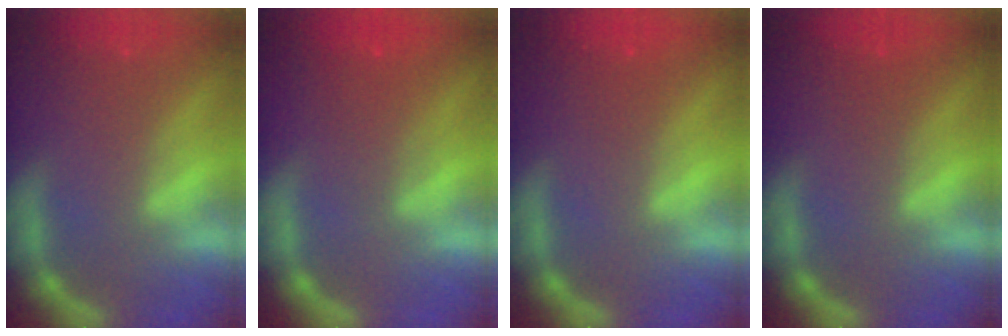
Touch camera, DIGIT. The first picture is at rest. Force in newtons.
{"total": 2.5}
{"total": 1.0}
{"total": 1.0}